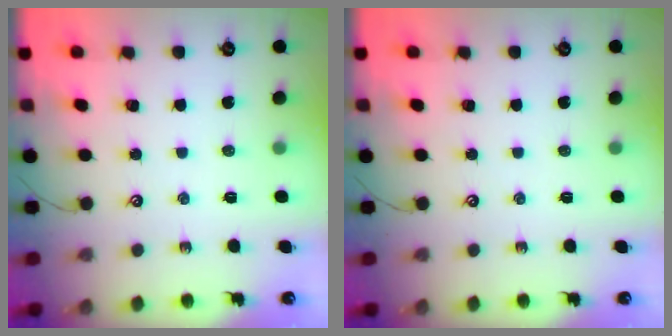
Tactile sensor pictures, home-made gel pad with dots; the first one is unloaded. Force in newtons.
{"total": 0.0}